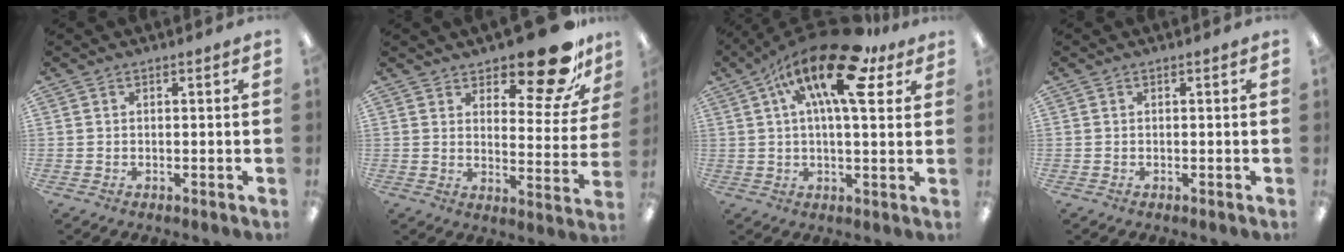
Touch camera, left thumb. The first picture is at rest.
{"total": 16.0, "force": [12.3, 5.7, 8.5], "torque": [-0.110, -0.089, 0.205]}
{"total": 20.1, "force": [9.9, 7.2, 15.9], "torque": [-0.257, -0.044, 0.155]}
{"total": 0.0}